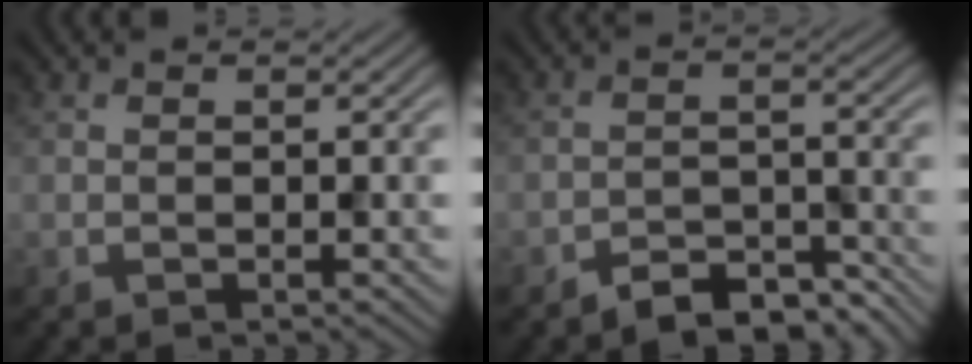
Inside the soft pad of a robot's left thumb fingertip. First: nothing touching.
{"total": 5.0, "force": [-4.2, 1.8, 2.1], "torque": [-0.029, 0.001, -0.071]}